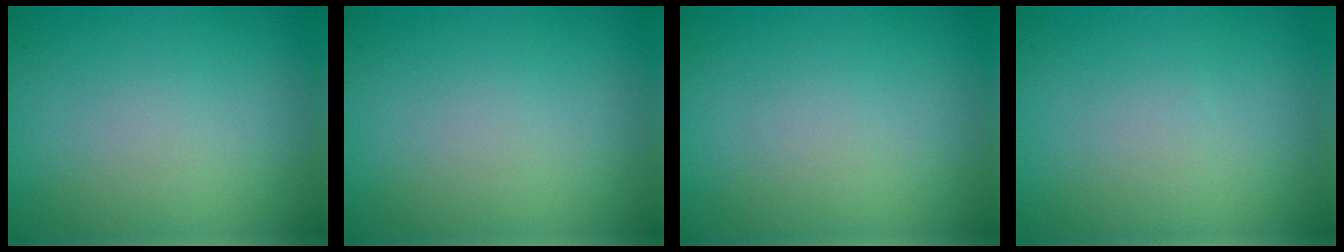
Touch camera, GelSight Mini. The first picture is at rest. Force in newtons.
{"total": 0.0}
{"total": 0.0}
{"total": 0.0}